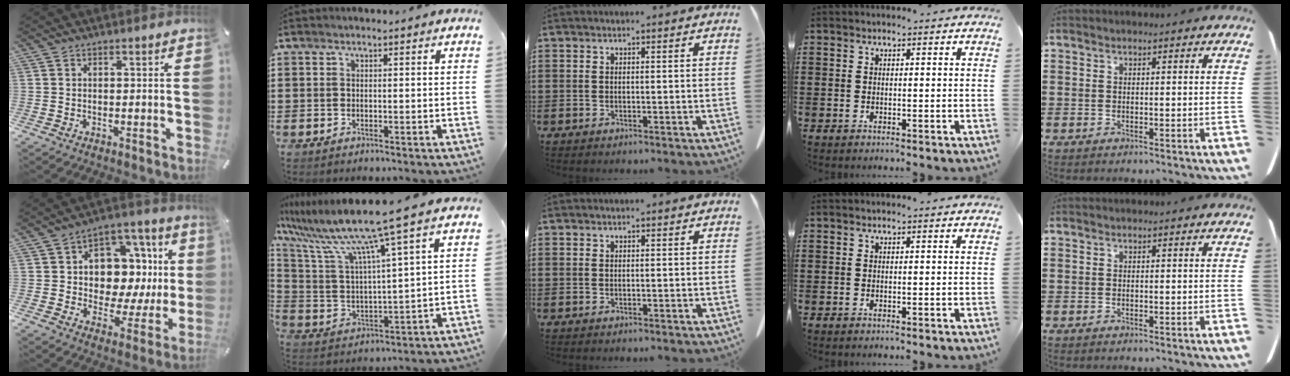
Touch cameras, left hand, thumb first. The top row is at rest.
{"thumb": {"total": 13.6, "force": [3.7, 10.4, 7.9], "torque": [-0.104, -0.041, 0.067]}, "index": {"total": 10.8, "force": [8.2, -0.4, 7.0], "torque": [-0.171, -0.050, 0.129]}}